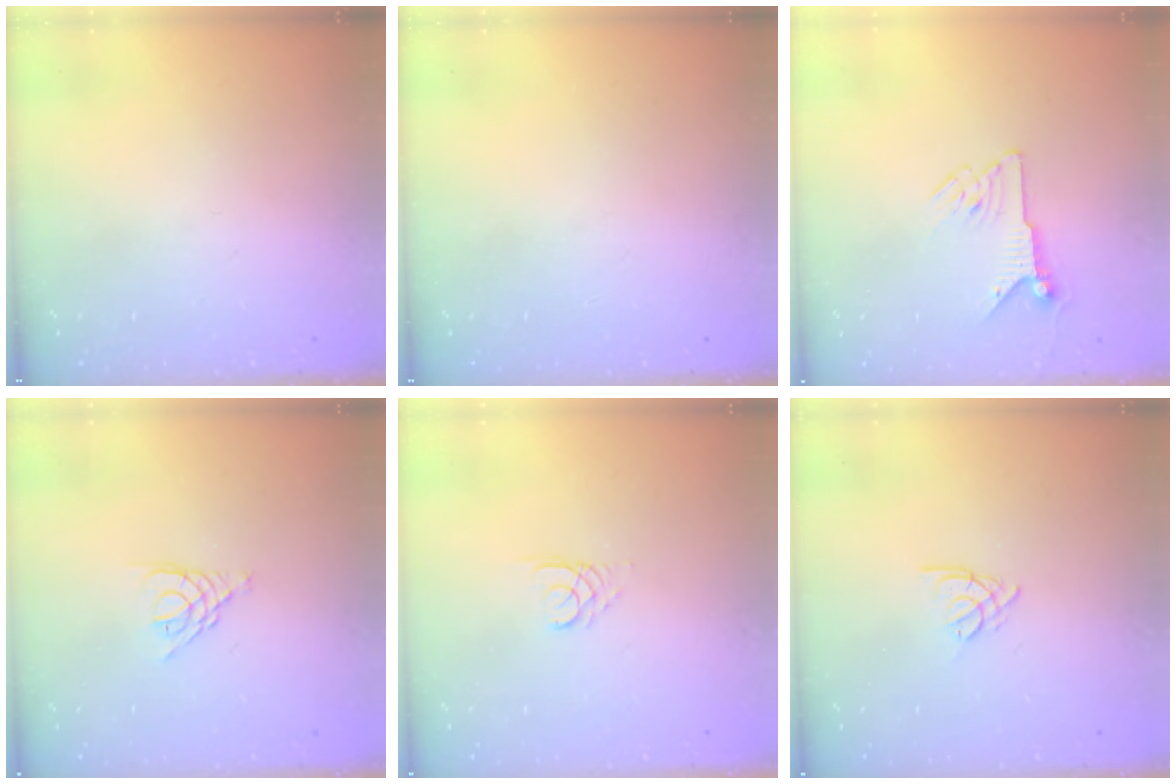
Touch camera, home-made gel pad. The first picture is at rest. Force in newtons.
{"total": 0.0}
{"total": 6.9, "press": 6.9, "slide": 0.3}
{"total": 3.3, "press": 3.2, "slide": 0.5}
{"total": 2.6, "press": 2.6, "slide": 0.3}
{"total": 2.5, "press": 2.5, "slide": 0.7}